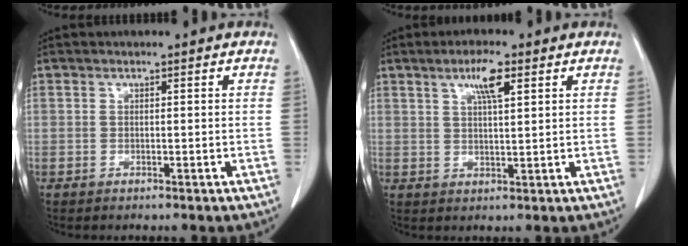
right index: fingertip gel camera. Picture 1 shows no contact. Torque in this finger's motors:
{"motor_torque": [0.27, 0.05, 0.06, 0.03]}